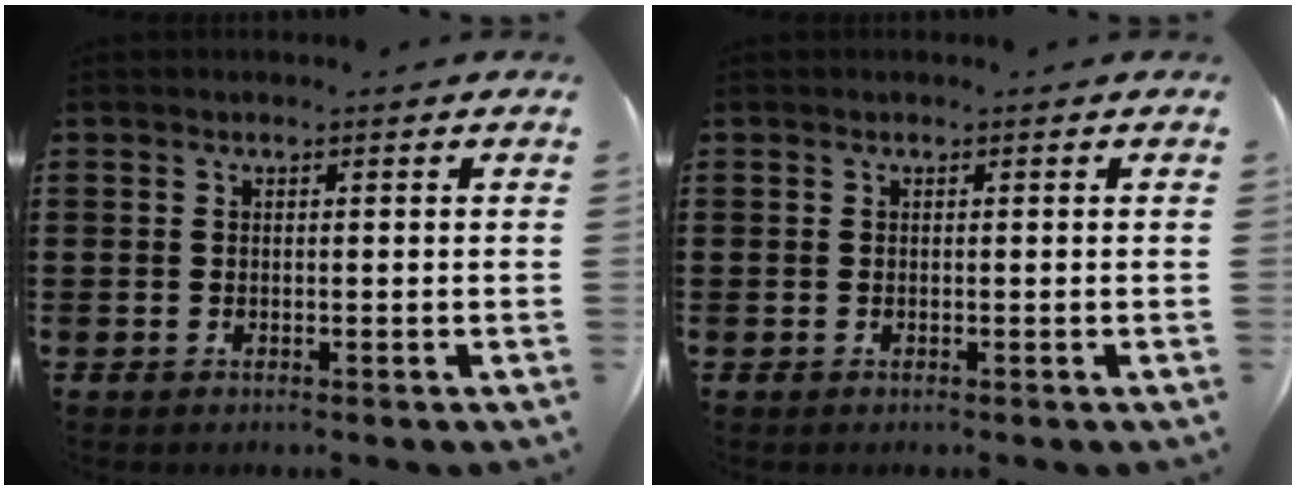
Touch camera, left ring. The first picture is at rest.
{"total": 0.0}